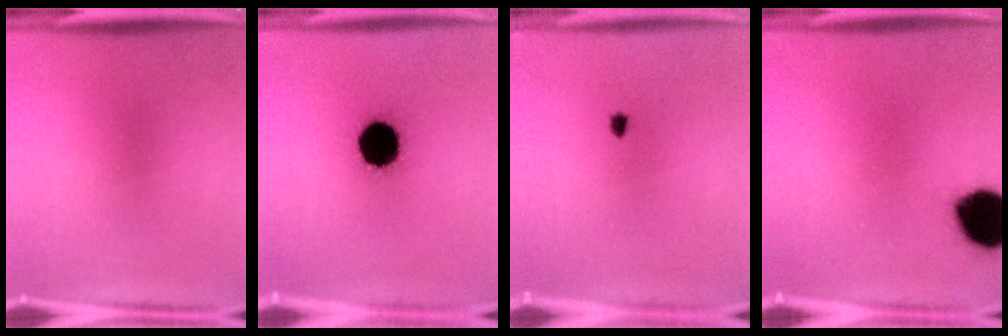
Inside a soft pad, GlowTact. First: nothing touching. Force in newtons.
{"total": 15.3}
{"total": 0.6}
{"total": 15.9}